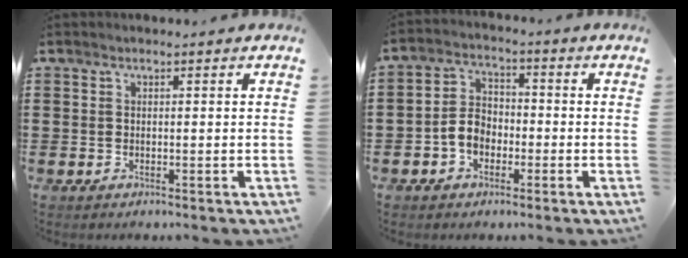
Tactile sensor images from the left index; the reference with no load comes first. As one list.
[{"total": 4.8, "force": [-2.0, 3.4, 2.7], "torque": [-0.074, 0.006, -0.046]}]